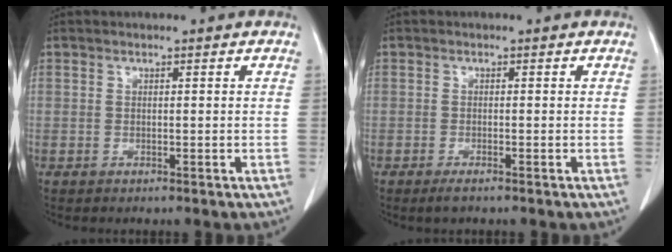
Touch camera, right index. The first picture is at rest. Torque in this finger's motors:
{"motor_torque": [0.33, -0.24, 0.07, 0.03]}